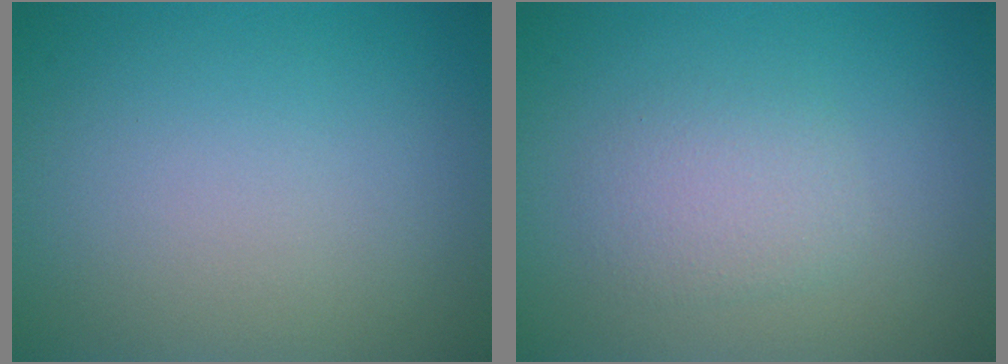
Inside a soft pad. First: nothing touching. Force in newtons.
{"total": 2.1, "press": 2.1, "slide": 0.0}